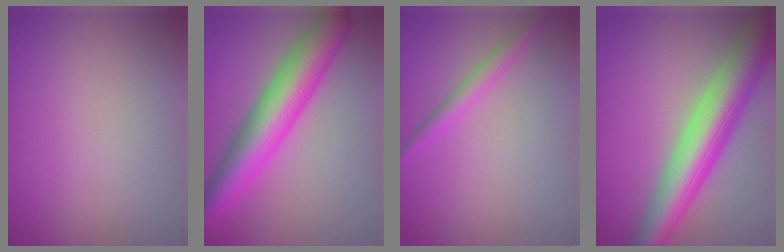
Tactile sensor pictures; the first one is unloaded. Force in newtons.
{"total": 8.2, "press": 8.2, "slide": 0.1}
{"total": 1.9, "press": 1.9, "slide": 0.0}
{"total": 9.4, "press": 9.4, "slide": 0.1}